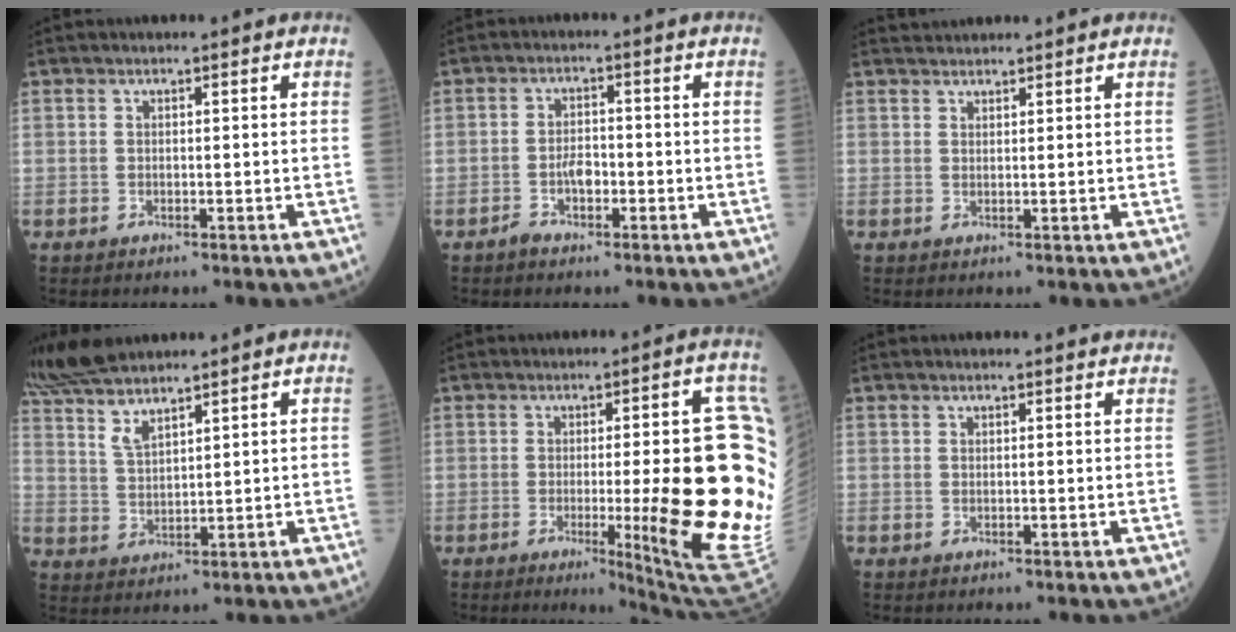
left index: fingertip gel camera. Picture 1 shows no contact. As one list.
[{"total": 3.1, "force": [-1.7, 1.5, 2.1], "torque": [-0.042, 0.005, -0.032]}, {"total": 2.1, "force": [2.1, 0.1, 0.1], "torque": [-0.005, 0.028, 0.042]}, {"total": 10.0, "force": [8.7, 1.6, 4.8], "torque": [-0.102, 0.011, 0.172]}, {"total": 21.0, "force": [-1.6, 1.7, 20.9], "torque": [-0.161, 0.000, -0.004]}, {"total": 2.3, "force": [2.3, 0.1, 0.2], "torque": [-0.006, 0.002, 0.017]}]